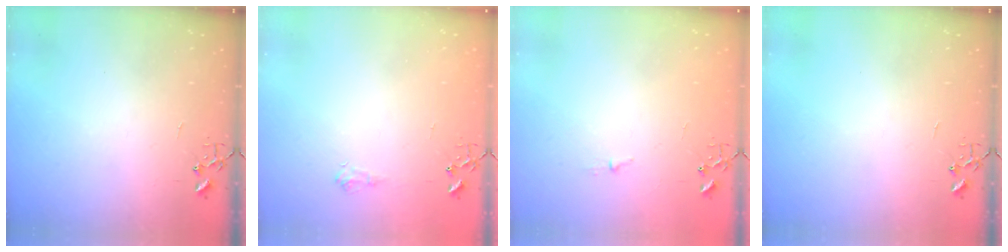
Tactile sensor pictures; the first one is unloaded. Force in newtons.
{"total": 5.8, "press": 5.7, "slide": 0.8}
{"total": 3.1, "press": 3.1, "slide": 0.4}
{"total": 0.0}